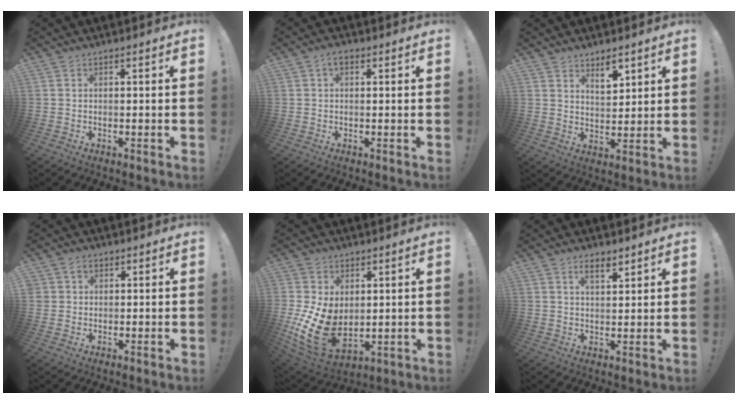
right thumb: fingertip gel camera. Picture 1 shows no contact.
{"total": 2.7, "force": [1.0, 1.5, 2.0], "torque": [-0.036, 0.004, 0.017]}
{"total": 6.6, "force": [5.0, 3.2, 3.0], "torque": [-0.033, -0.038, 0.088]}
{"total": 2.6, "force": [1.2, 2.2, 0.5], "torque": [-0.011, -0.002, 0.024]}
{"total": 16.3, "force": [-1.4, 11.6, 11.3], "torque": [-0.208, -0.004, -0.013]}
{"total": 4.7, "force": [3.2, 1.9, 2.9], "torque": [-0.036, -0.019, 0.052]}